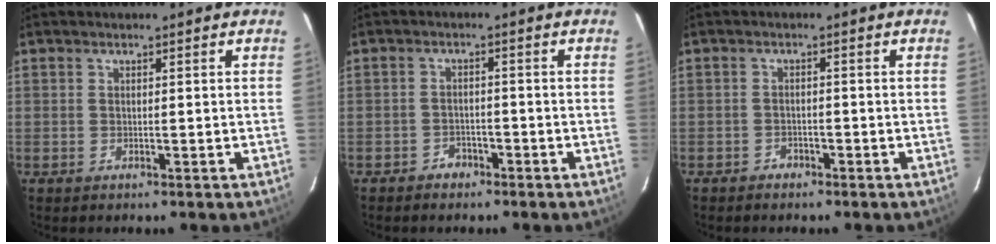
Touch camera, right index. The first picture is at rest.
{"total": 2.8, "force": [-2.2, 1.7, 0.2], "torque": [-0.011, 0.010, -0.034]}
{"total": 1.9, "force": [-1.6, 1.0, 0.0], "torque": [-0.007, 0.005, -0.028]}